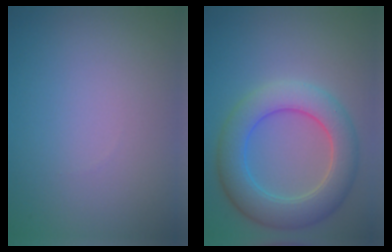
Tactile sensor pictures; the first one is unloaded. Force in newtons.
{"total": 6.5, "press": 6.5, "slide": 0.2}